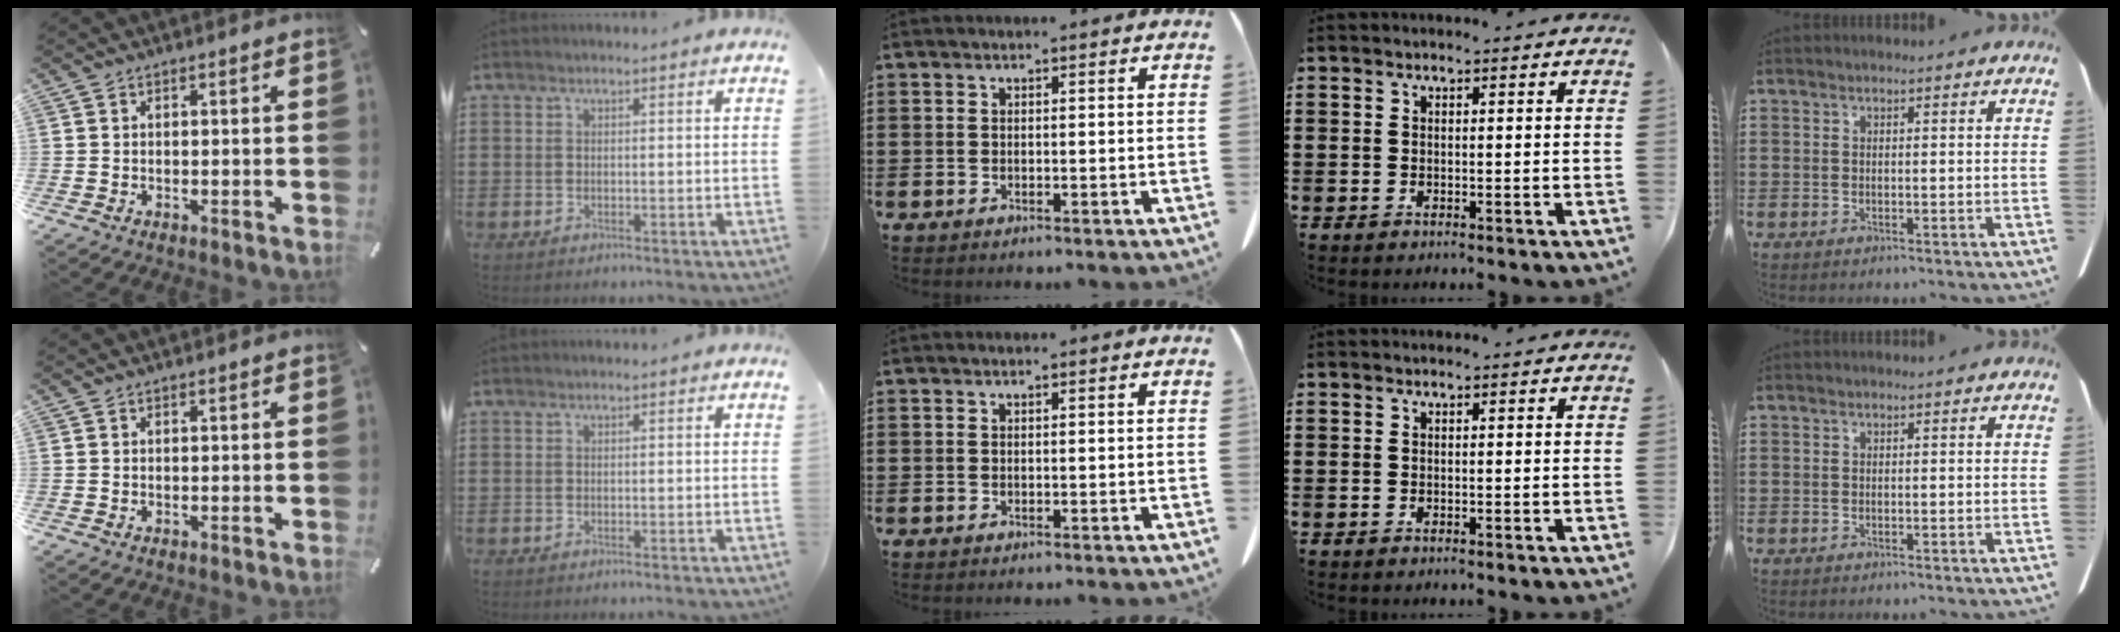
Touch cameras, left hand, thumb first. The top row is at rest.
{}